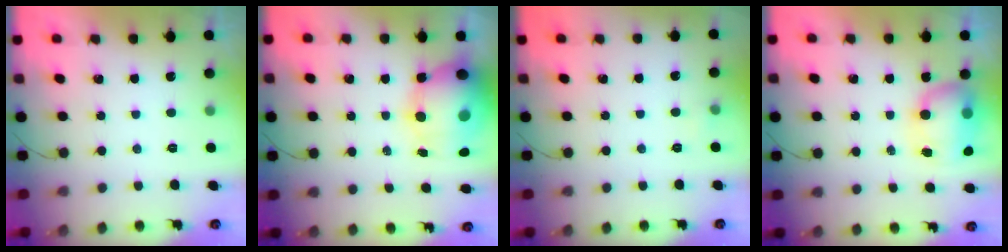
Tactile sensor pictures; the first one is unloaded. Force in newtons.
{"total": 18.0, "press": 16.0, "slide": 8.2}
{"total": 3.4, "press": 3.0, "slide": 1.6}
{"total": 8.3, "press": 8.2, "slide": 1.7}